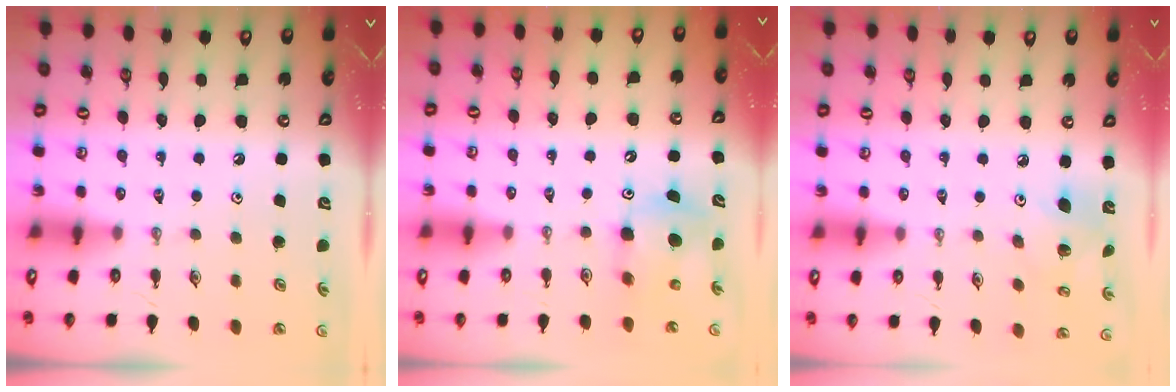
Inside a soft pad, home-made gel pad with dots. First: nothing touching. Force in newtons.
{"total": 9.2, "press": 9.2, "slide": 0.6}
{"total": 7.8, "press": 7.8, "slide": 0.3}